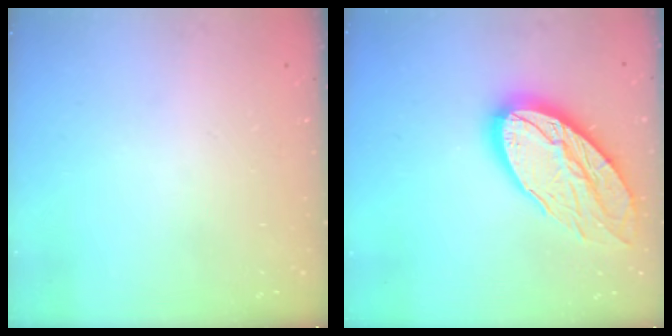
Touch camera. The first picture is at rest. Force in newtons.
{"total": 21.2, "press": 21.1, "slide": 2.0}